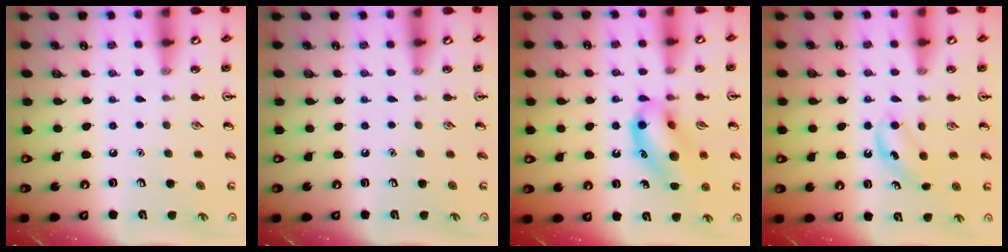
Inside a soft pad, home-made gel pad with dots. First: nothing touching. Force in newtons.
{"total": 0.0}
{"total": 13.8, "press": 13.4, "slide": 3.2}
{"total": 4.8, "press": 4.5, "slide": 1.5}